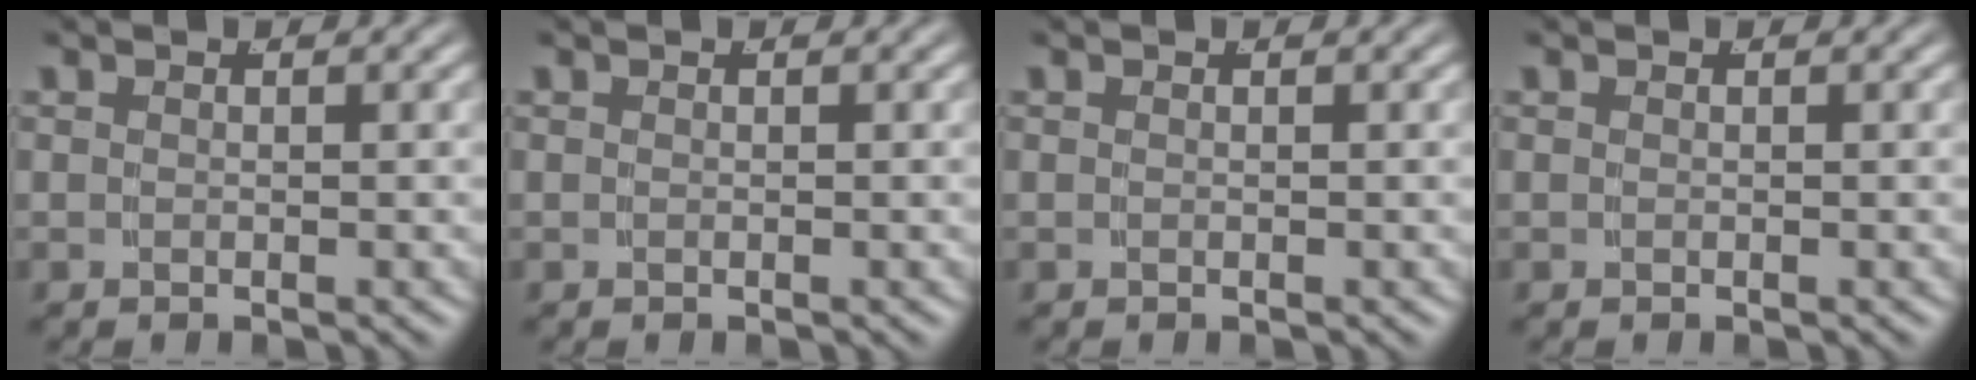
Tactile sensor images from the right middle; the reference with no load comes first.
{"total": 0.0}
{"total": 0.0}
{"total": 0.0}